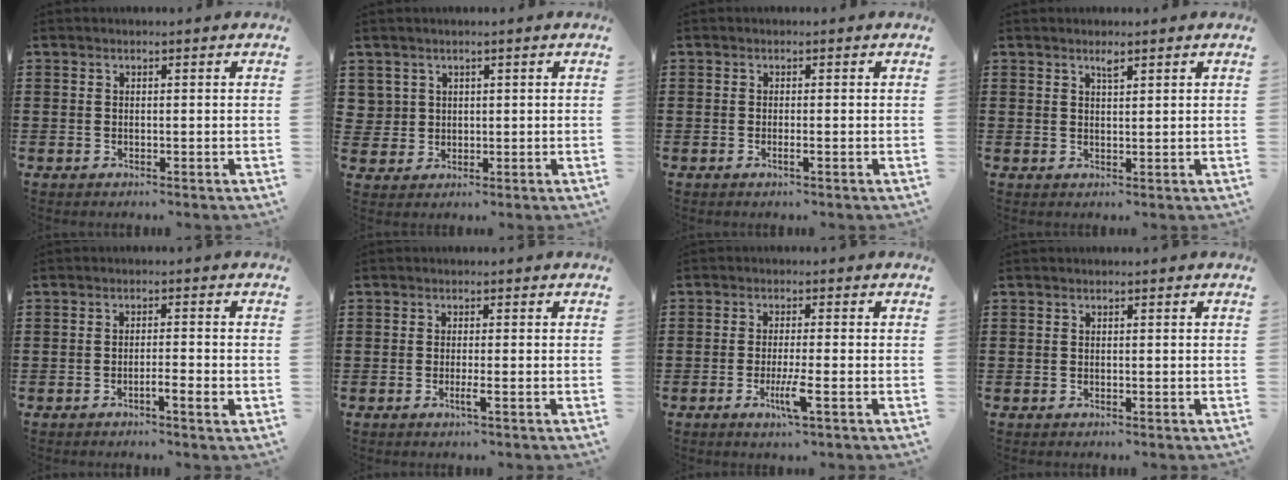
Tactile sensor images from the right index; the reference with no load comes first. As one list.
[{"total": 2.5, "force": [1.1, 2.2, 0.0], "torque": [-0.012, 0.010, 0.020]}, {"total": 0.9, "force": [-0.5, -0.1, 0.8], "torque": [-0.013, -0.005, -0.008]}, {"total": 1.4, "force": [1.0, 0.3, 0.9], "torque": [-0.020, 0.001, 0.018]}, {"total": 2.8, "force": [-1.4, 0.1, 2.4], "torque": [-0.041, -0.004, -0.024]}, {"total": 1.9, "force": [-0.9, 0.0, 1.7], "torque": [-0.035, -0.006, -0.018]}, {"total": 4.6, "force": [-1.9, 0.1, 4.2], "torque": [-0.082, -0.019, -0.034]}, {"total": 0.0}]